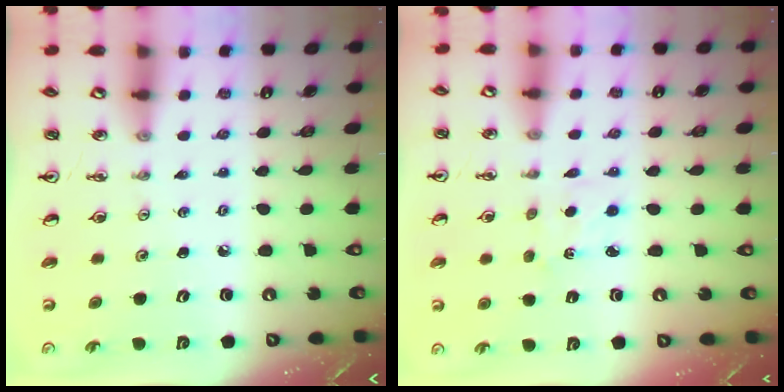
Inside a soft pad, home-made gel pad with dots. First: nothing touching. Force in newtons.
{"total": 2.3, "press": 2.2, "slide": 0.3}